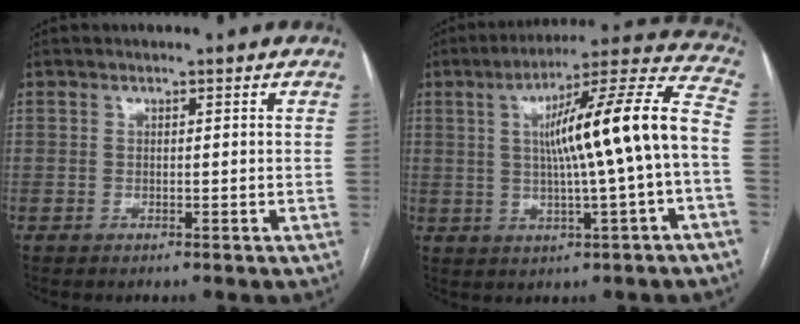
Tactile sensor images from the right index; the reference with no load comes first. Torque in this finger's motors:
{"motor_torque": [1.80, -0.34, 0.78, 0.21]}